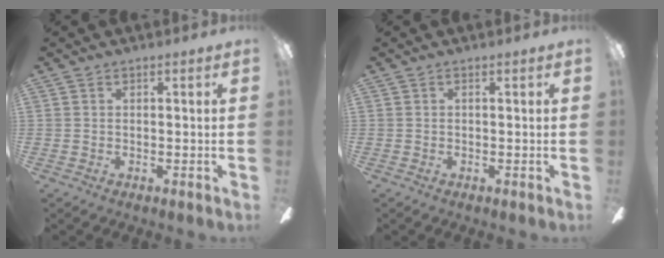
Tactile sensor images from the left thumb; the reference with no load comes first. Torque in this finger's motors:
{"motor_torque": [-0.09, -0.02, 0.00, 0.00, 0.00]}